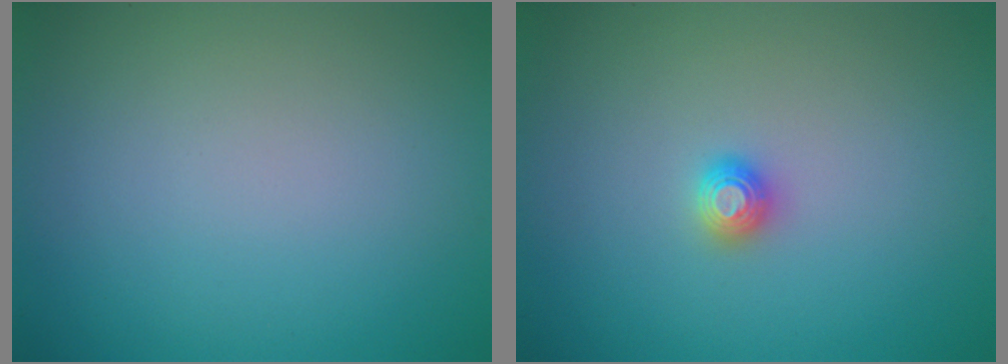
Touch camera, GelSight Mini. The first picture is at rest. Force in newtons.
{"total": 0.9, "press": 0.9, "slide": 0.0}